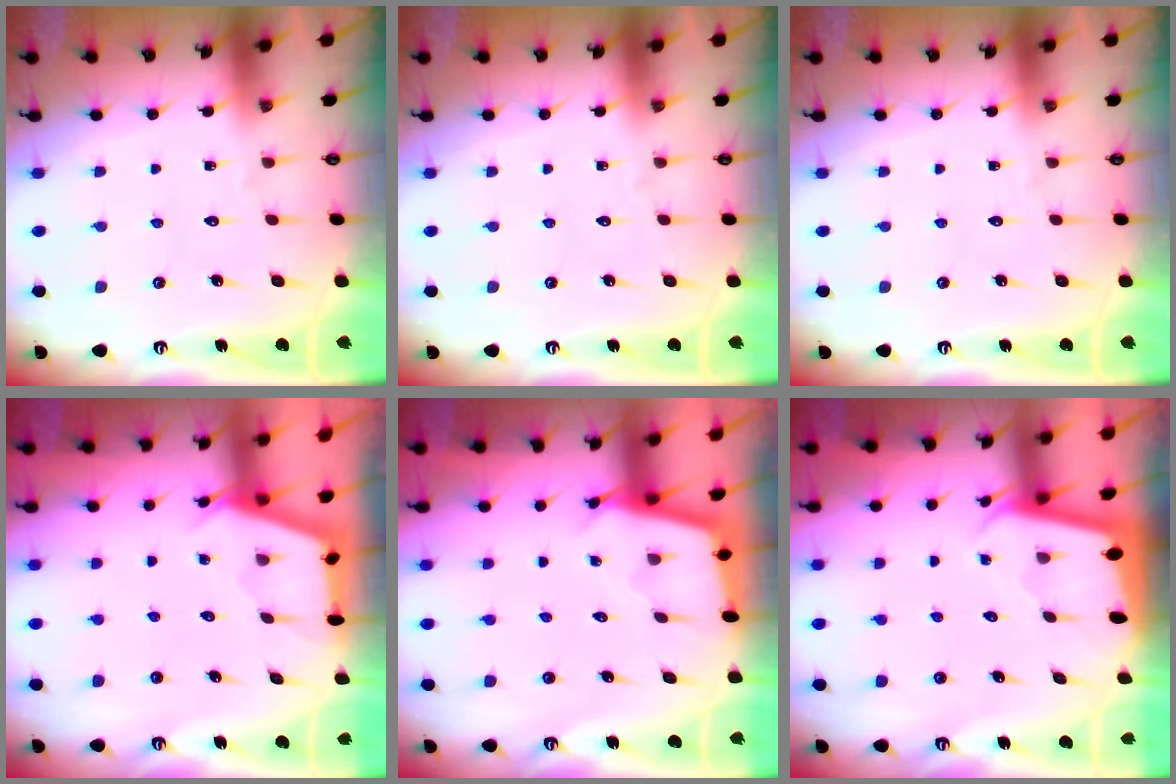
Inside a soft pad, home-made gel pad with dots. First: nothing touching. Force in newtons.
{"total": 0.0}
{"total": 0.0}
{"total": 2.9, "press": 2.8, "slide": 0.3}
{"total": 2.5, "press": 2.5, "slide": 0.2}
{"total": 1.9, "press": 1.9, "slide": 0.1}